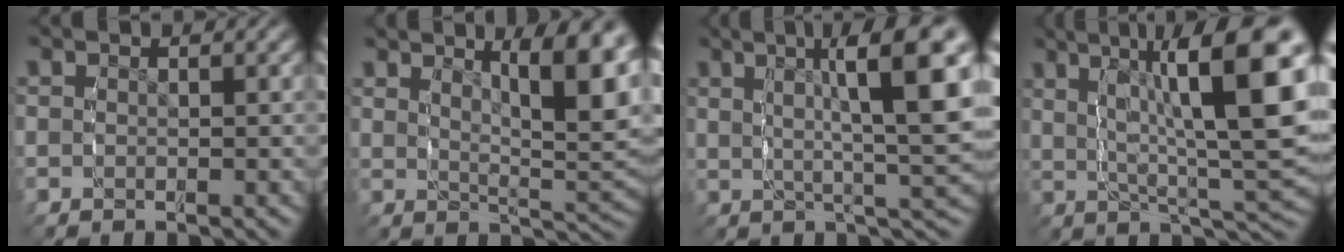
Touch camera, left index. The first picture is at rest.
{"total": 8.5, "force": [3.4, 2.0, 7.6], "torque": [-0.082, -0.005, 0.063]}
{"total": 10.4, "force": [3.8, 2.4, 9.4], "torque": [-0.107, 0.024, 0.057]}
{"total": 12.1, "force": [3.1, 3.3, 11.2], "torque": [-0.136, 0.011, 0.050]}